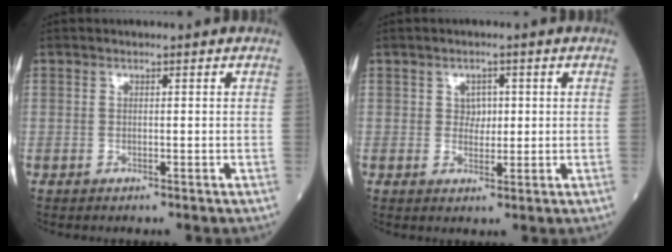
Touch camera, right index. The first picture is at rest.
{"total": 2.6, "force": [0.5, 1.9, 1.7], "torque": [-0.018, 0.000, 0.008]}